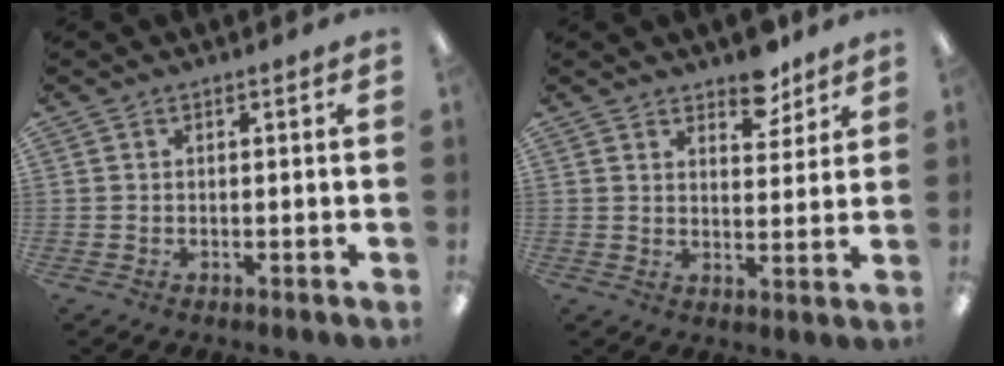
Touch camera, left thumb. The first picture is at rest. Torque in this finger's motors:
{"motor_torque": [1.26, 0.86, 0.77, -0.72, 0.01]}